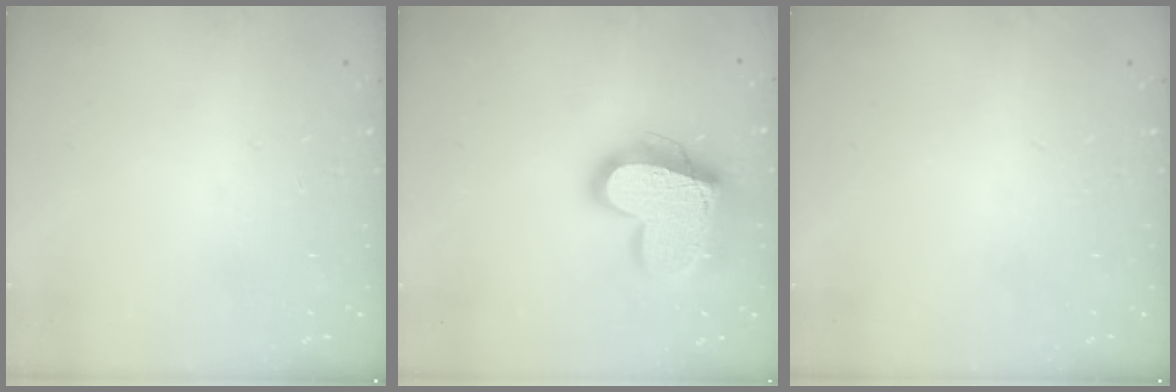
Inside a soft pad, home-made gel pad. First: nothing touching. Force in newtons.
{"total": 19.6, "press": 19.6, "slide": 1.5}
{"total": 0.0}